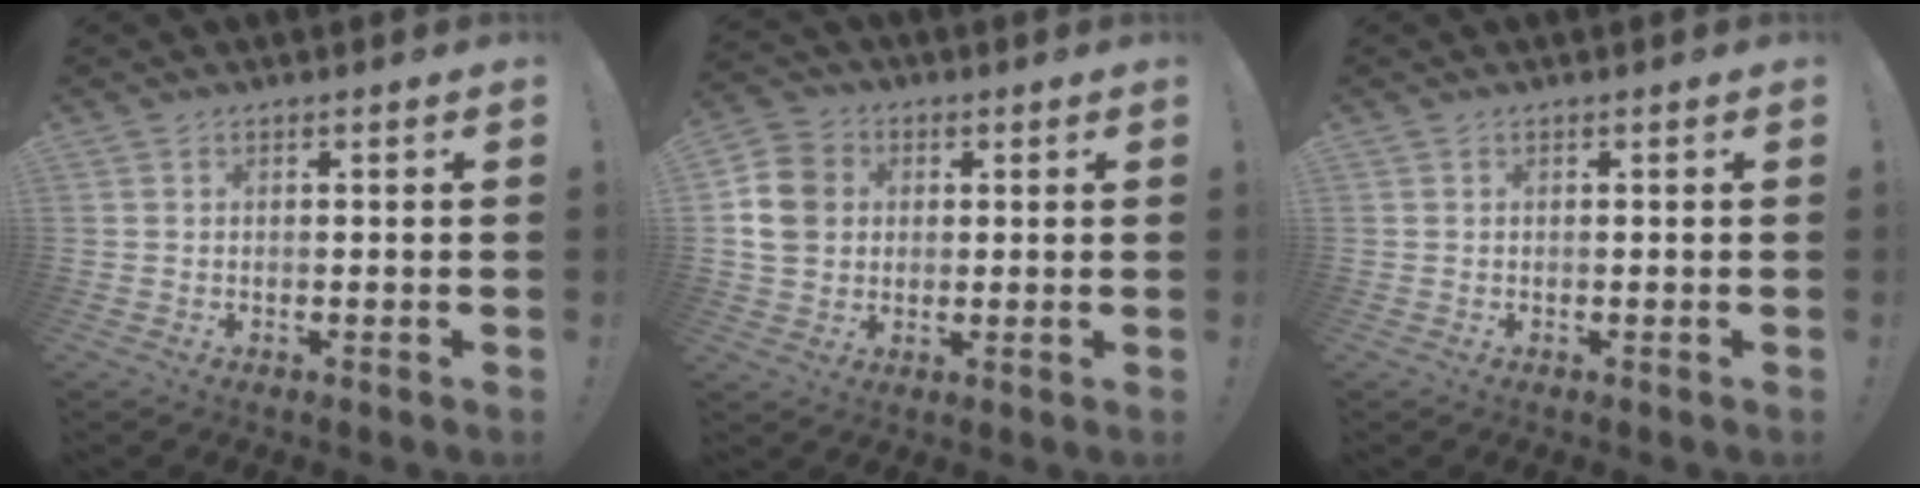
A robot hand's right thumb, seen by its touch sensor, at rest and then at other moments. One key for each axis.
{"total": 10.5, "fx": 1.6, "fy": 9.0, "fz": 5.1, "tx": -0.090, "ty": 0.006, "tz": 0.036}
{"total": 0.0}